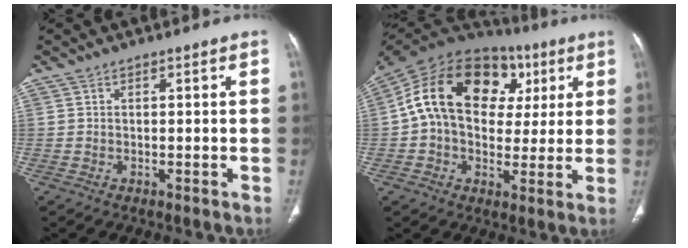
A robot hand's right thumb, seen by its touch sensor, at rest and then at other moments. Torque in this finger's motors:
{"motor_torque": [2.40, 2.61, 1.45, -0.99, 0.58]}